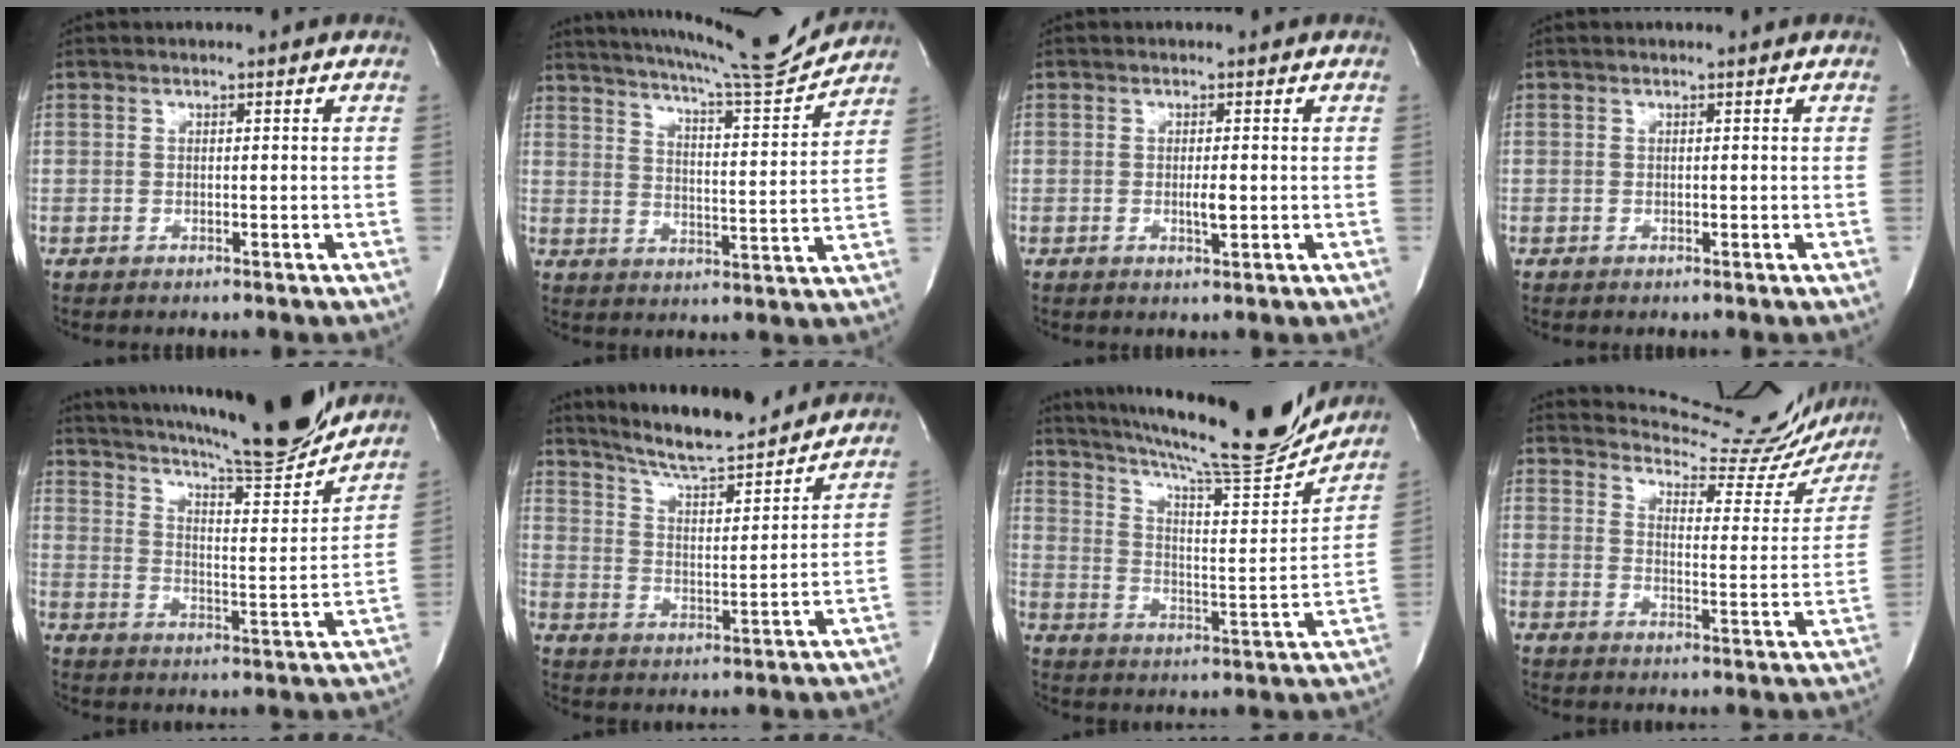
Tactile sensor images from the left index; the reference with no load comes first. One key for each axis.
{"total": 15.1, "fx": 14.2, "fy": -0.9, "fz": 5.2, "tx": -0.089, "ty": -0.041, "tz": 0.199}
{"total": 1.6, "fx": -0.5, "fy": 0.3, "fz": 1.5, "tx": -0.031, "ty": -0.007, "tz": -0.006}
{"total": 0.0}
{"total": 21.0, "fx": 18.5, "fy": 1.5, "fz": 9.8, "tx": -0.167, "ty": -0.036, "tz": 0.260}
{"total": 15.0, "fx": 13.7, "fy": 1.3, "fz": 5.8, "tx": -0.101, "ty": -0.005, "tz": 0.214}
{"total": 21.2, "fx": 18.9, "fy": 1.3, "fz": 9.6, "tx": -0.163, "ty": -0.036, "tz": 0.272}
{"total": 16.2, "fx": 16.0, "fy": 2.1, "fz": 1.7, "tx": -0.016, "ty": -0.079, "tz": 0.182}